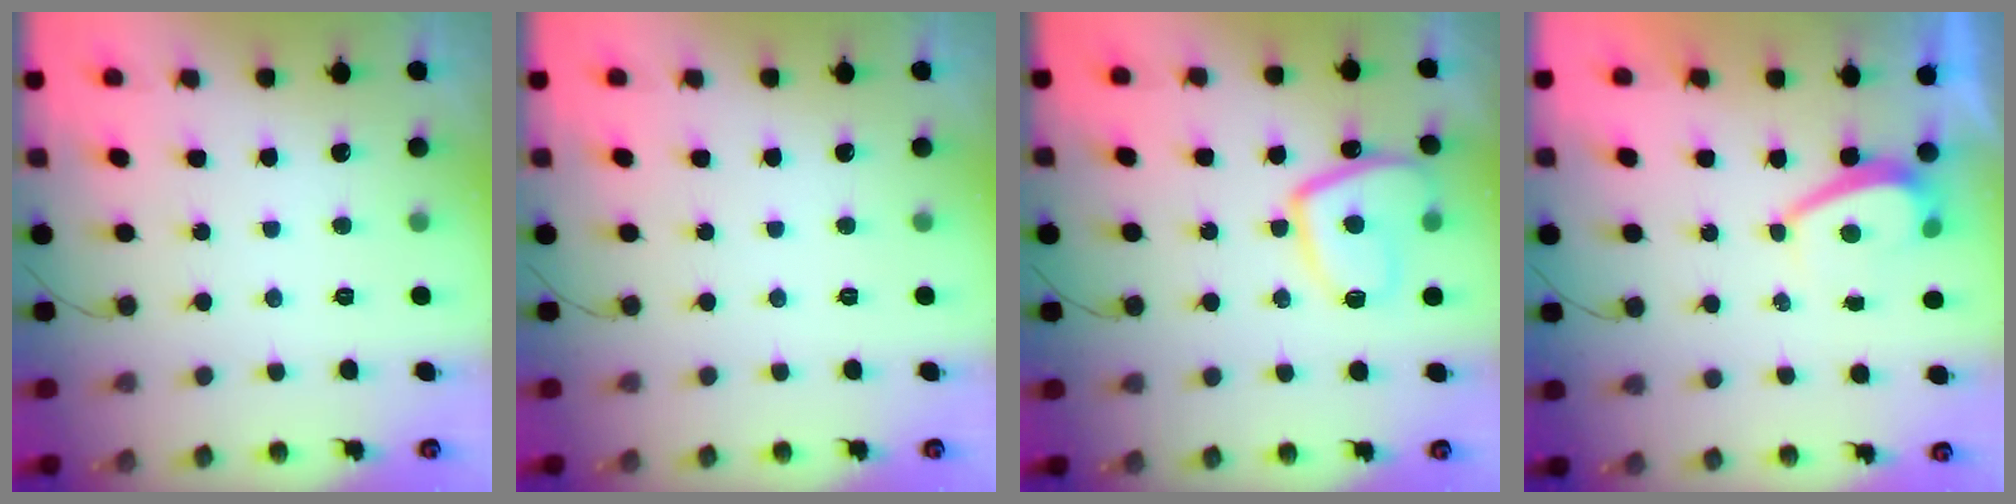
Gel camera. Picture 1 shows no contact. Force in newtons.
{"total": 0.0}
{"total": 11.7, "press": 11.6, "slide": 1.2}
{"total": 1.7, "press": 1.6, "slide": 0.6}